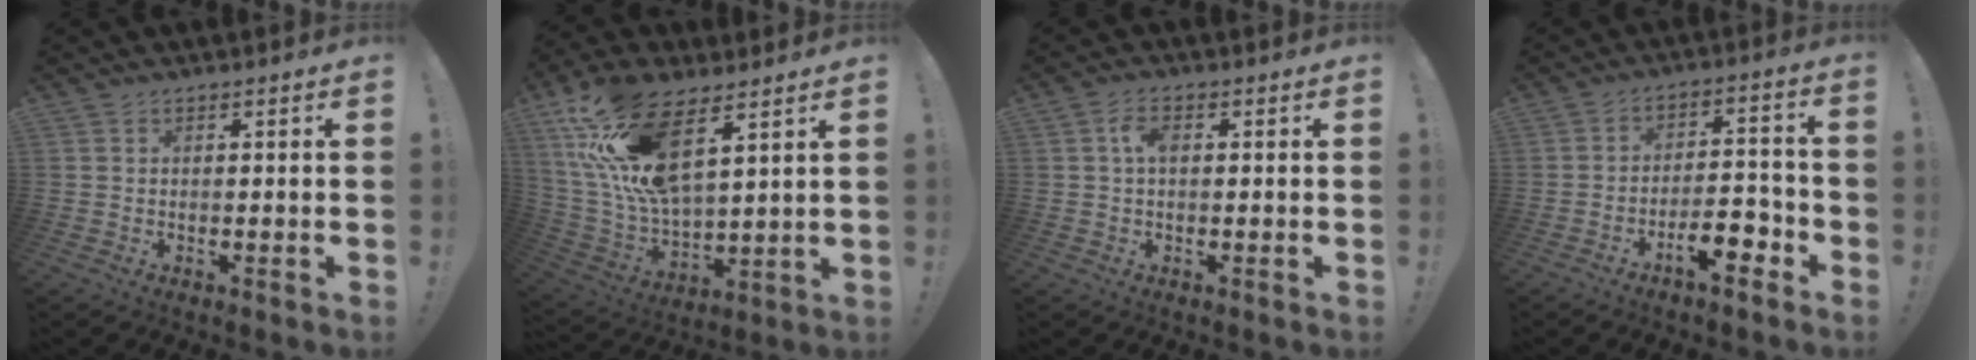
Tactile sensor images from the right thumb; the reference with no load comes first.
{"total": 20.0, "force": [11.4, 8.4, 14.1], "torque": [-0.280, -0.062, 0.209]}
{"total": 3.6, "force": [0.6, 2.1, 2.9], "torque": [-0.052, 0.008, 0.007]}
{"total": 9.9, "force": [-6.3, 3.2, 6.9], "torque": [-0.094, 0.042, -0.110]}